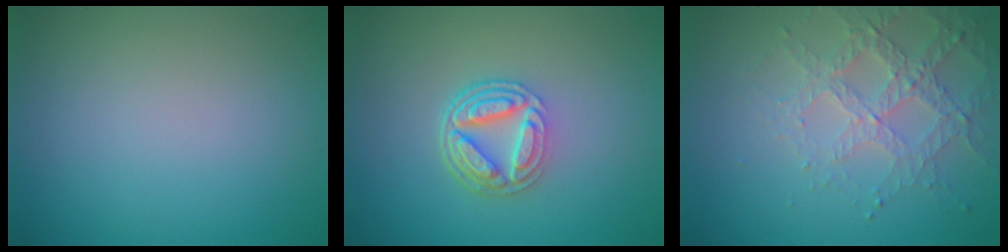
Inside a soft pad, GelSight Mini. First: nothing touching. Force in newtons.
{"total": 4.8, "press": 3.4, "slide": 3.4}
{"total": 3.1, "press": 3.1, "slide": 0.6}